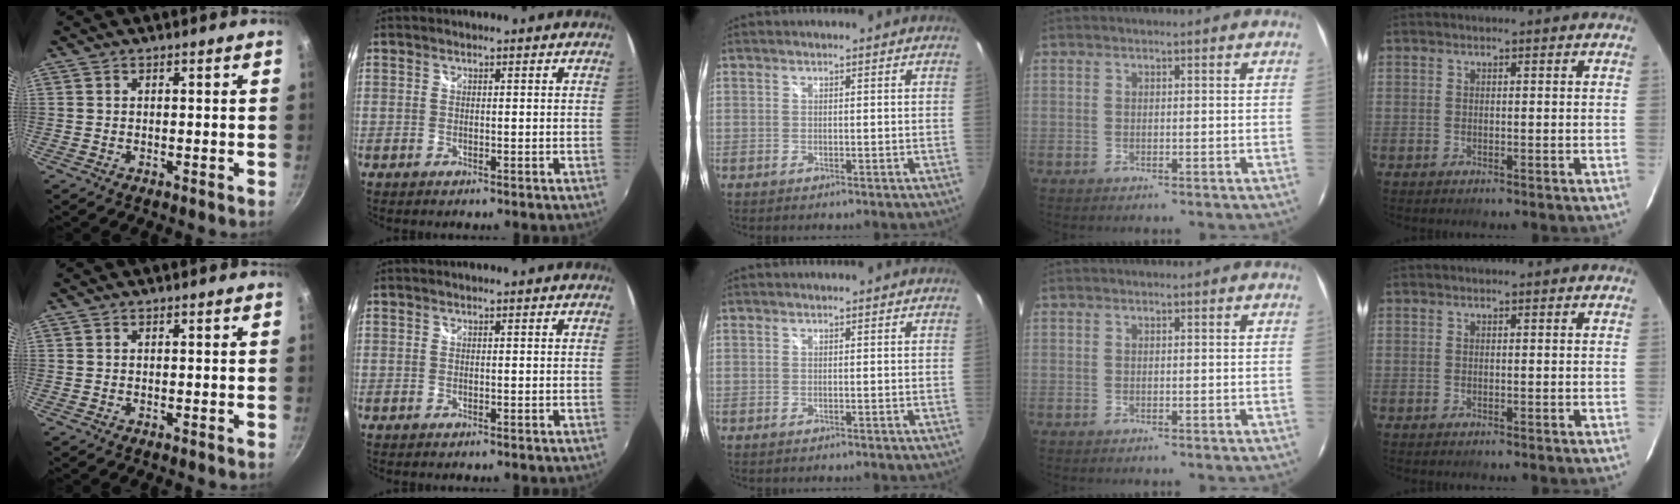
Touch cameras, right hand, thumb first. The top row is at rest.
{}